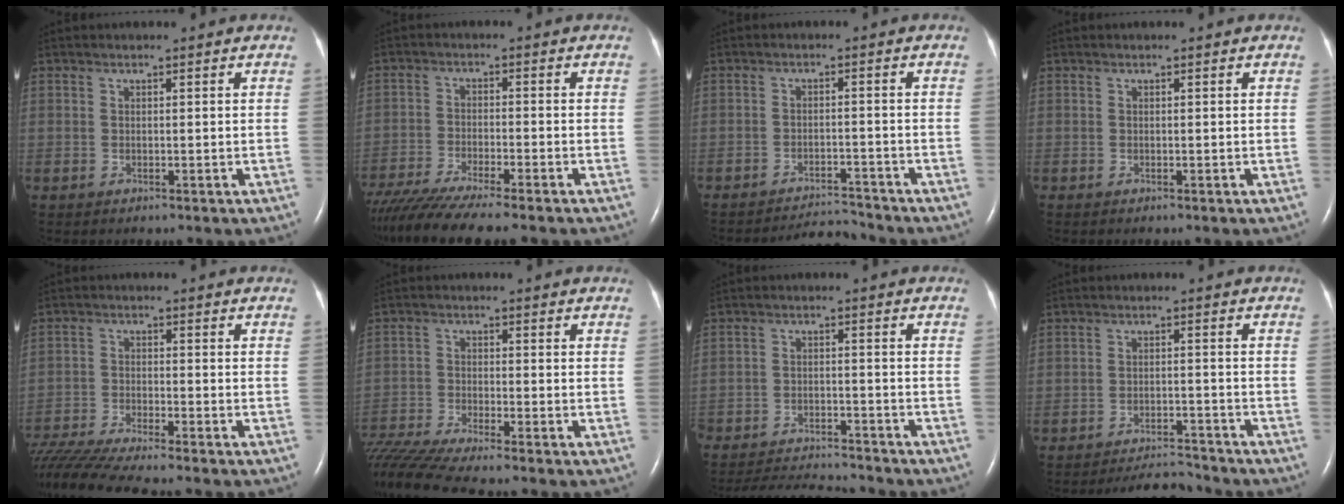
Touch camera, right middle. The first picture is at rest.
{"total": 12.1, "force": [-10.3, 0.1, 6.4], "torque": [-0.101, -0.028, -0.167]}
{"total": 4.4, "force": [-4.3, -0.4, -0.6], "torque": [0.007, -0.005, -0.070]}
{"total": 0.0}
{"total": 13.6, "force": [-12.1, -0.5, 6.2], "torque": [-0.112, -0.020, -0.208]}
{"total": 11.6, "force": [-10.3, -0.8, 5.4], "torque": [-0.106, -0.016, -0.183]}
{"total": 13.8, "force": [-13.1, 1.4, 4.0], "torque": [-0.073, -0.016, -0.194]}
{"total": 5.7, "force": [-5.7, 0.0, 0.1], "torque": [-0.005, -0.006, -0.095]}